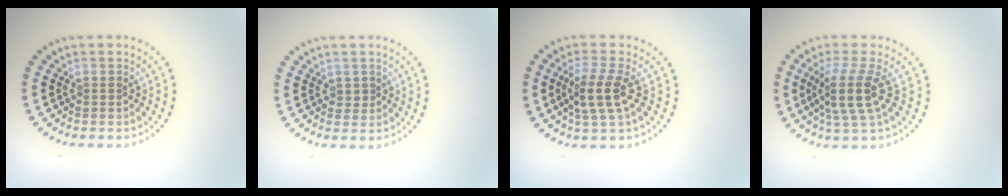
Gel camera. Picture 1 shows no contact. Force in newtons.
{"total": 0.5, "press": 0.4, "slide": 0.3}
{"total": 3.2, "press": 2.8, "slide": 1.5}
{"total": 3.9, "press": 3.0, "slide": 2.5}